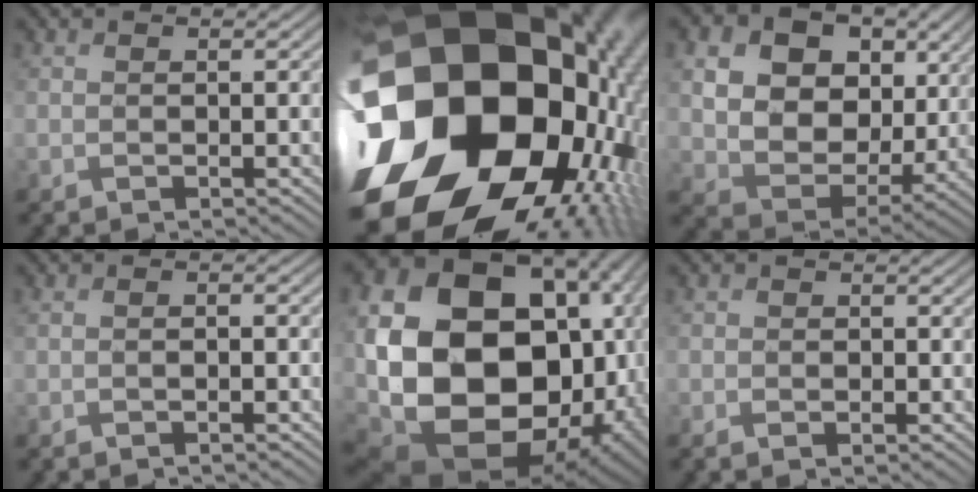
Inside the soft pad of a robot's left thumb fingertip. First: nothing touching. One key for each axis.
{"total": 25.7, "fx": -2.2, "fy": 21.0, "fz": 14.6, "tx": -0.285, "ty": -0.058, "tz": -0.067}
{"total": 14.6, "fx": 4.2, "fy": 11.1, "fz": 8.6, "tx": -0.199, "ty": -0.004, "tz": 0.096}
{"total": 1.7, "fx": -0.6, "fy": 0.4, "fz": 1.5, "tx": -0.028, "ty": 0.002, "tz": -0.014}
{"total": 25.2, "fx": 0.8, "fy": 19.0, "fz": 16.5, "tx": -0.378, "ty": -0.054, "tz": 0.032}
{"total": 1.5, "fx": -0.5, "fy": 1.2, "fz": 0.7, "tx": -0.011, "ty": -0.006, "tz": -0.010}